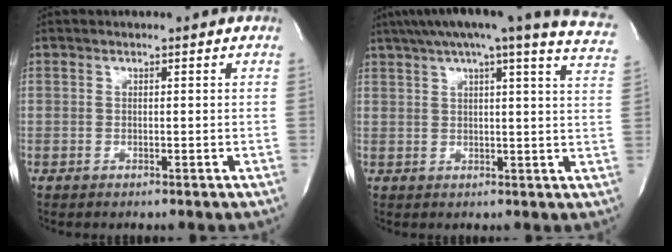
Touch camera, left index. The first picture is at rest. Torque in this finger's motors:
{"motor_torque": [1.06, -1.08, 0.19, 0.10]}